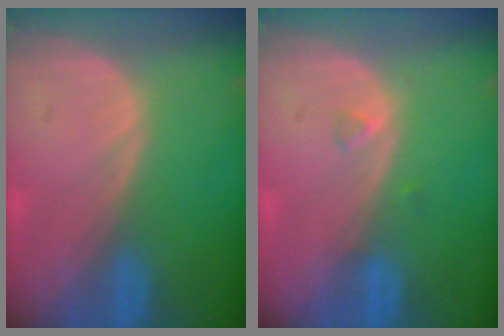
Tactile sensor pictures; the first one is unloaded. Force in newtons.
{"total": 1.0, "press": 1.0, "slide": 0.2}